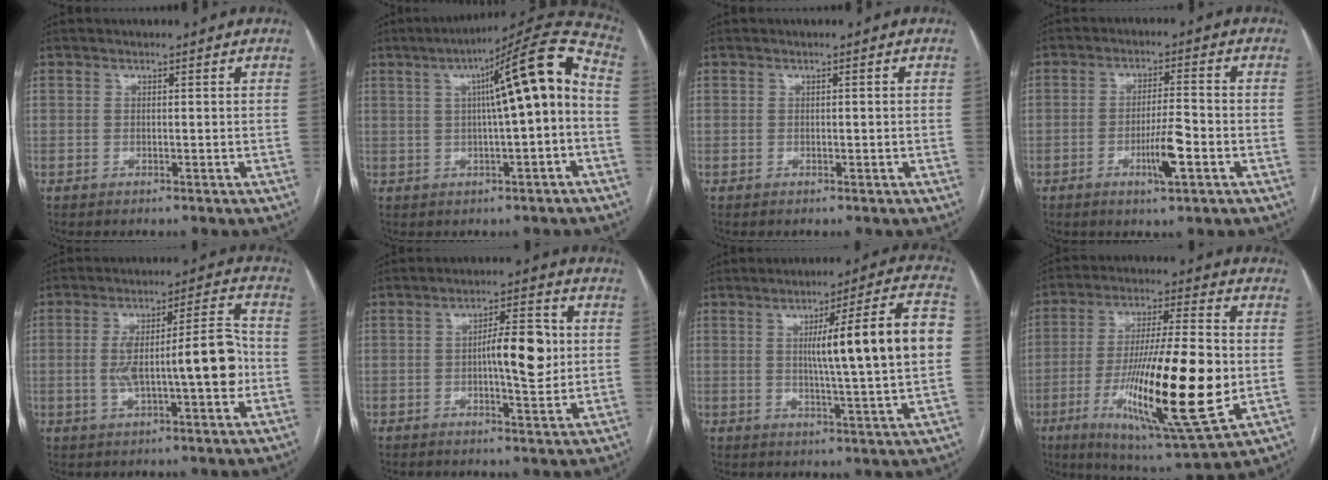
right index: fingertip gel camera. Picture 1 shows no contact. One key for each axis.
{"total": 14.0, "fx": 1.7, "fy": 0.7, "fz": 13.9, "tx": -0.212, "ty": 0.030, "tz": 0.026}
{"total": 0.0}
{"total": 5.8, "fx": -2.3, "fy": 0.5, "fz": 5.3, "tx": -0.094, "ty": -0.005, "tz": -0.038}
{"total": 12.7, "fx": -1.5, "fy": 2.2, "fz": 12.4, "tx": -0.204, "ty": 0.027, "tz": -0.017}
{"total": 7.9, "fx": 0.3, "fy": 2.1, "fz": 7.6, "tx": -0.118, "ty": 0.008, "tz": 0.005}
{"total": 15.3, "fx": 1.6, "fy": -0.2, "fz": 15.2, "tx": -0.223, "ty": 0.017, "tz": 0.024}
{"total": 22.7, "fx": -4.6, "fy": 2.6, "fz": 22.0, "tx": -0.394, "ty": -0.030, "tz": -0.070}